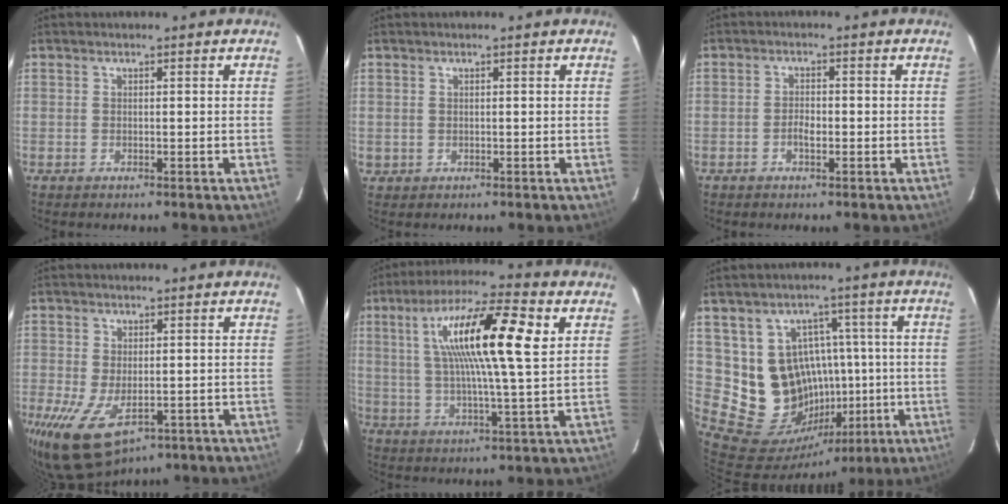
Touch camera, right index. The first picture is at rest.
{"total": 1.2, "force": [0.1, 1.2, 0.0], "torque": [0.005, 0.003, 0.001]}
{"total": 1.9, "force": [-0.9, 0.8, 1.5], "torque": [-0.032, 0.003, -0.016]}
{"total": 10.3, "force": [-4.4, 5.6, 7.5], "torque": [-0.158, -0.040, -0.065]}
{"total": 18.3, "force": [5.9, 2.6, 17.1], "torque": [-0.301, 0.023, 0.093]}
{"total": 17.2, "force": [-0.9, 16.0, 6.3], "torque": [-0.151, 0.031, 0.015]}